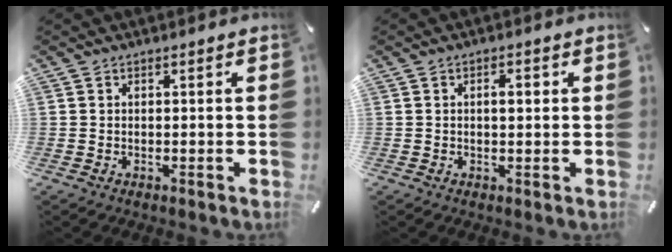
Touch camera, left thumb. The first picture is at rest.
{"total": 2.8, "force": [0.4, 1.3, 2.4], "torque": [-0.032, 0.003, 0.001]}